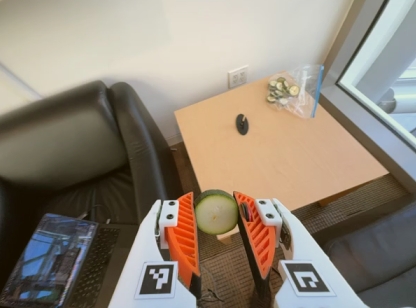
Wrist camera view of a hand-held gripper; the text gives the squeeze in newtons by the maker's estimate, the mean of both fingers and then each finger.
{"total": 8.7, "left": 8.4, "right": 9.1}